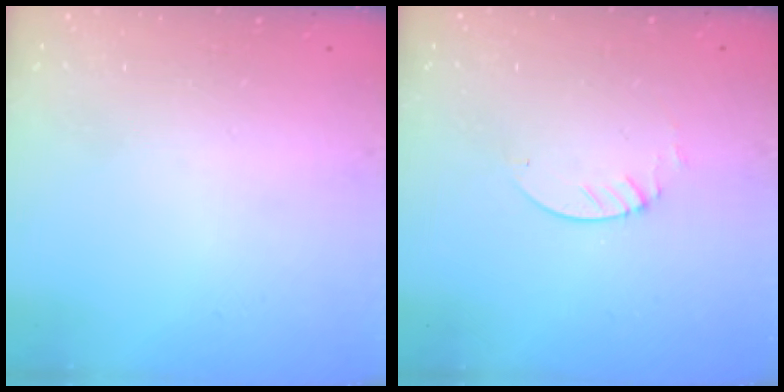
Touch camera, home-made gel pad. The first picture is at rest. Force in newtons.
{"total": 1.3, "press": 1.3, "slide": 0.1}